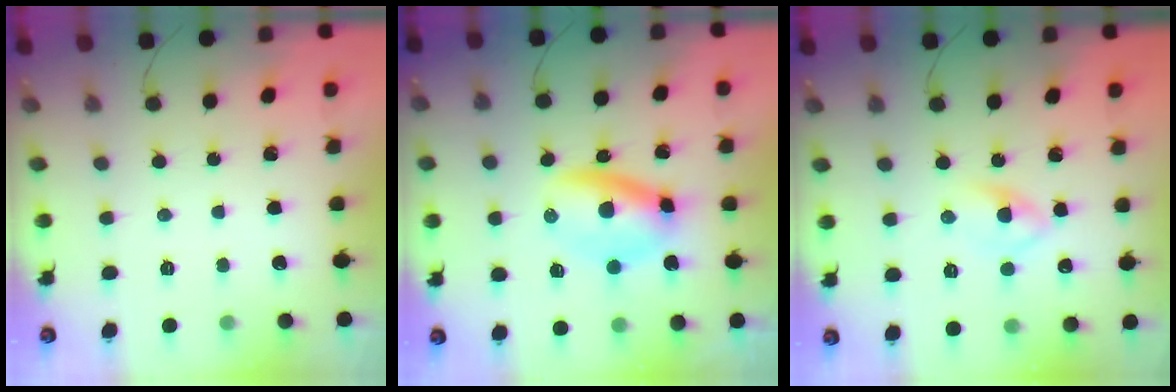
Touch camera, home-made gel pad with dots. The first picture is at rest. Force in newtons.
{"total": 6.6, "press": 6.4, "slide": 1.5}
{"total": 4.0, "press": 3.8, "slide": 1.2}